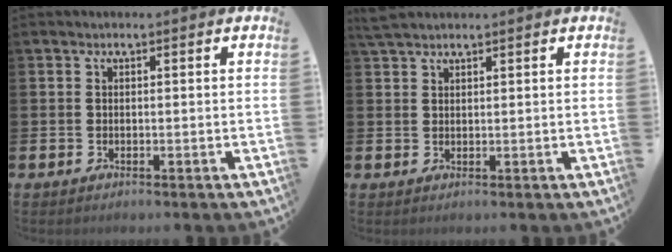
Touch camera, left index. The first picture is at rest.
{"total": 2.5, "force": [2.2, 0.7, 0.8], "torque": [-0.018, 0.001, 0.040]}